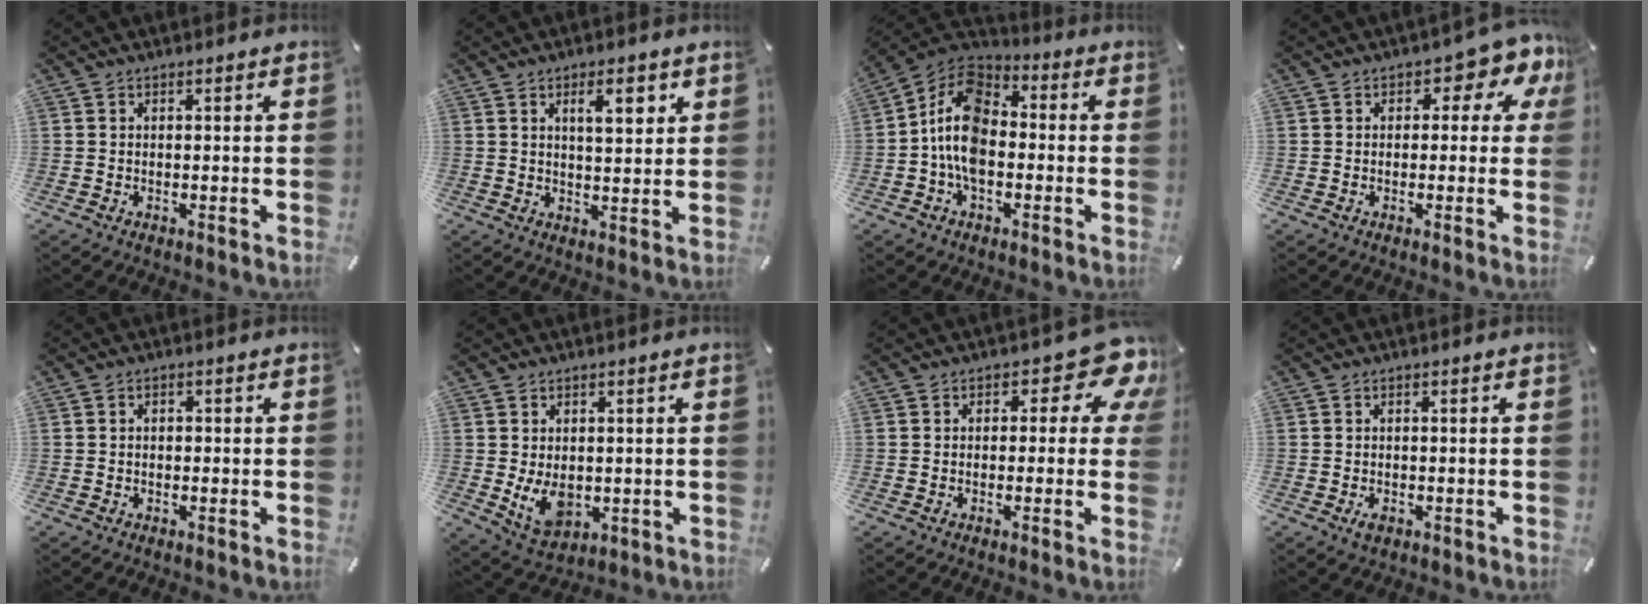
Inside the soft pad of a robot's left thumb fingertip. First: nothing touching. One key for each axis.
{"total": 6.6, "fx": 3.2, "fy": 2.4, "fz": 5.2, "tx": -0.072, "ty": -0.012, "tz": 0.047}
{"total": 12.4, "fx": -2.7, "fy": 8.2, "fz": 8.9, "tx": -0.200, "ty": 0.007, "tz": -0.056}
{"total": 6.2, "fx": 2.5, "fy": 3.6, "fz": 4.3, "tx": -0.043, "ty": -0.015, "tz": 0.034}
{"total": 1.2, "fx": -0.3, "fy": 0.9, "fz": 0.8, "tx": -0.016, "ty": 0.004, "tz": -0.008}
{"total": 7.8, "fx": -0.3, "fy": 6.0, "fz": 5.0, "tx": -0.094, "ty": -0.006, "tz": -0.004}
{"total": 10.0, "fx": 3.7, "fy": 4.9, "fz": 7.9, "tx": -0.102, "ty": -0.020, "tz": 0.063}
{"total": 2.0, "fx": -0.8, "fy": 1.2, "fz": 1.4, "tx": -0.032, "ty": 0.000, "tz": -0.015}